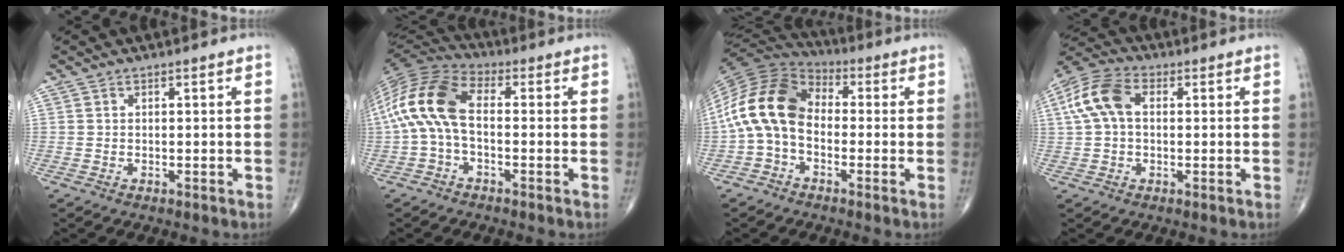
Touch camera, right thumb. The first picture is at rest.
{"total": 13.7, "force": [-0.4, 7.2, 11.6], "torque": [-0.246, 0.033, -0.020]}
{"total": 14.6, "force": [-1.4, 9.8, 10.7], "torque": [-0.206, 0.041, -0.039]}
{"total": 9.7, "force": [1.5, 6.2, 7.3], "torque": [-0.159, 0.029, 0.022]}